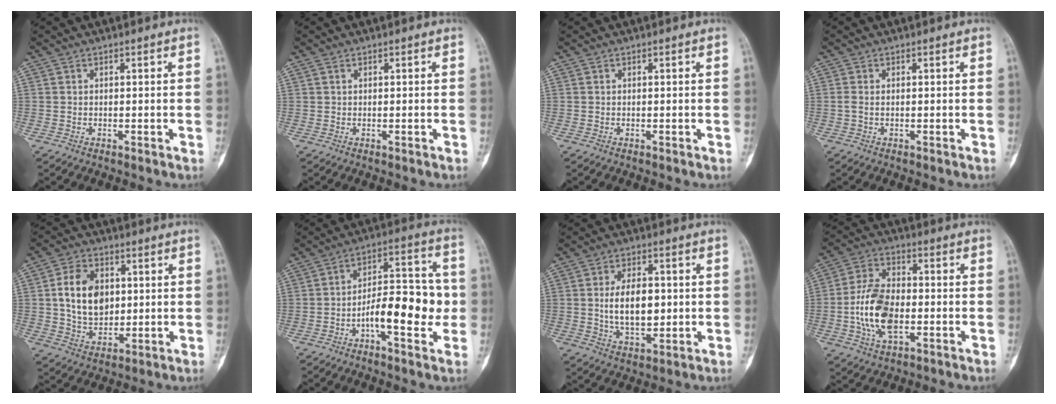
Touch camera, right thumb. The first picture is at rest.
{"total": 0.5, "force": [0.1, 0.2, 0.5], "torque": [-0.015, 0.005, 0.007]}
{"total": 0.0}
{"total": 0.9, "force": [0.0, 0.4, 0.8], "torque": [-0.024, -0.002, -0.001]}
{"total": 11.4, "force": [1.8, 8.1, 7.8], "torque": [-0.114, -0.007, 0.037]}
{"total": 14.1, "force": [-3.1, 5.9, 12.4], "torque": [-0.165, 0.037, -0.052]}
{"total": 10.1, "force": [0.4, 5.8, 8.3], "torque": [-0.122, -0.006, 0.013]}
{"total": 13.0, "force": [-2.3, 7.4, 10.5], "torque": [-0.196, 0.018, -0.044]}